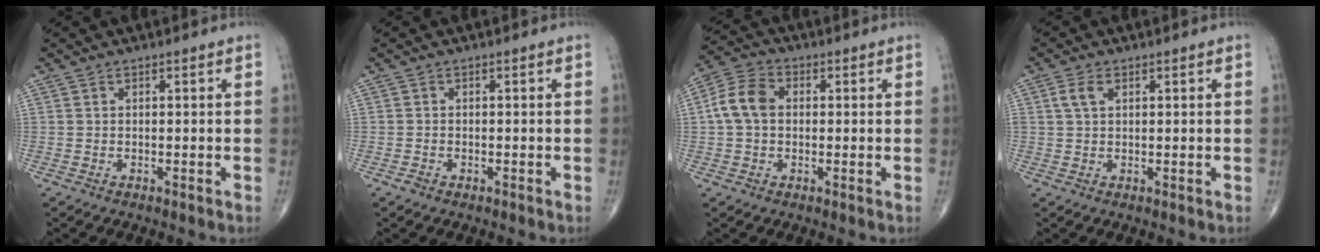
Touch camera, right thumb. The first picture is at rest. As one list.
[{"total": 0.8, "force": [-0.5, 0.5, 0.3], "torque": [-0.008, 0.003, -0.011]}, {"total": 7.5, "force": [0.5, 5.5, 5.2], "torque": [-0.099, 0.023, 0.001]}, {"total": 2.9, "force": [1.0, 1.7, 2.1], "torque": [-0.046, 0.008, 0.022]}]